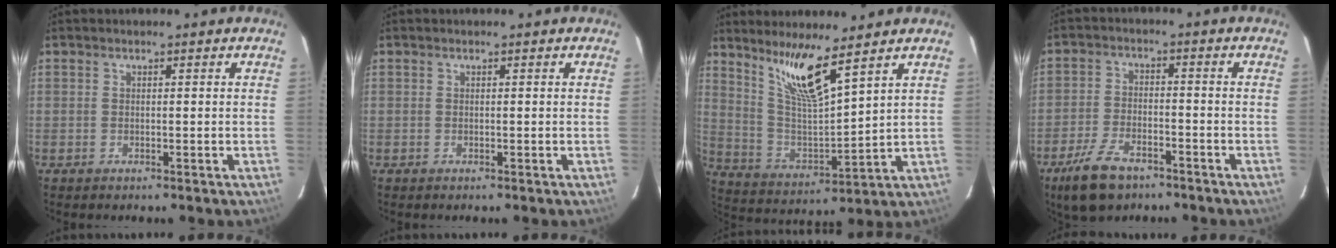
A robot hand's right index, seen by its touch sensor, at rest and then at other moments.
{"total": 0.0}
{"total": 11.5, "force": [8.2, 0.9, 8.1], "torque": [-0.146, -0.007, 0.169]}
{"total": 9.6, "force": [-6.6, 4.6, 5.4], "torque": [-0.137, -0.006, -0.119]}